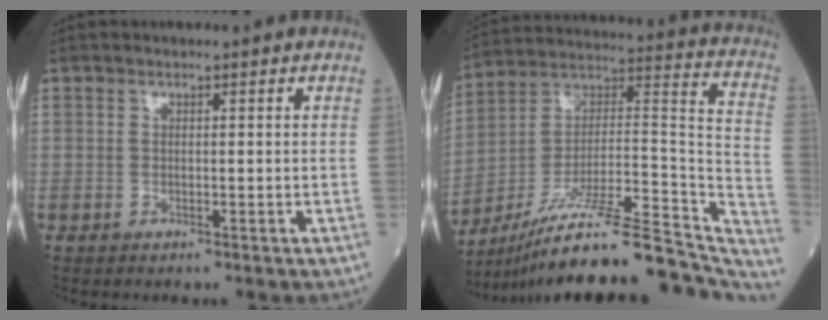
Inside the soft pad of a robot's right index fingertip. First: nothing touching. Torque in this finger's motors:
{"motor_torque": [0.16, -1.58, 0.37, 0.01]}